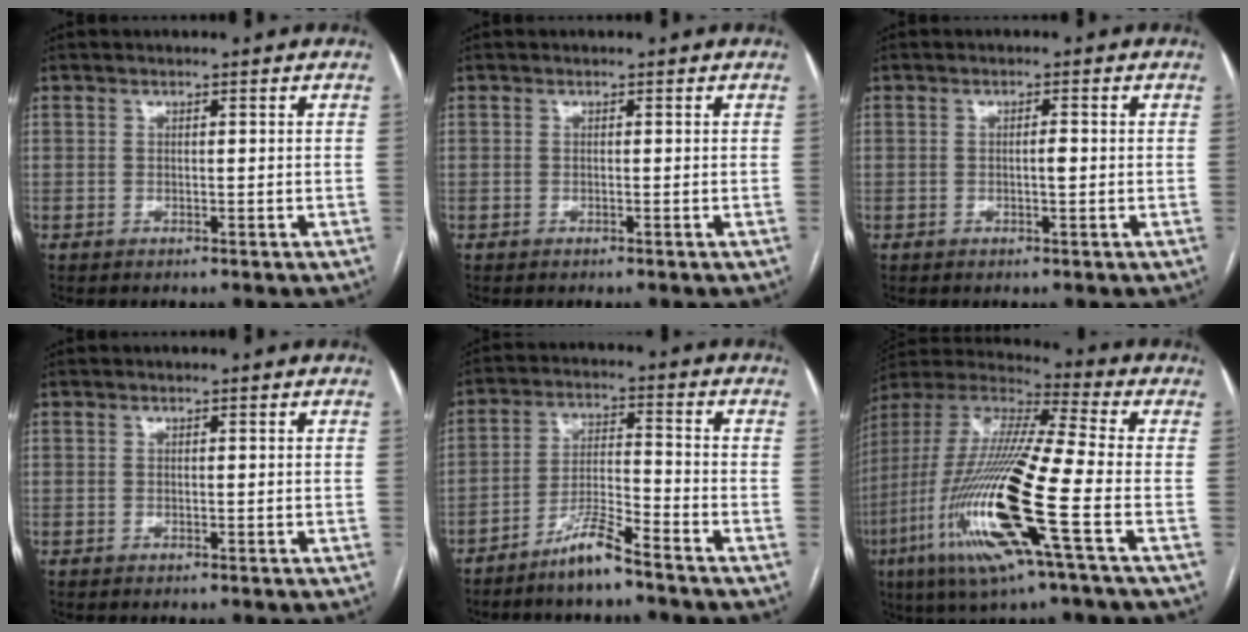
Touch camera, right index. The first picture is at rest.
{"total": 0.0}
{"total": 1.5, "force": [-0.1, 0.2, 1.5], "torque": [-0.024, 0.001, -0.002]}
{"total": 0.0}
{"total": 6.9, "force": [-5.5, 0.3, 4.1], "torque": [-0.078, -0.010, -0.109]}
{"total": 22.4, "force": [-7.1, 1.4, 21.2], "torque": [-0.464, -0.033, -0.142]}